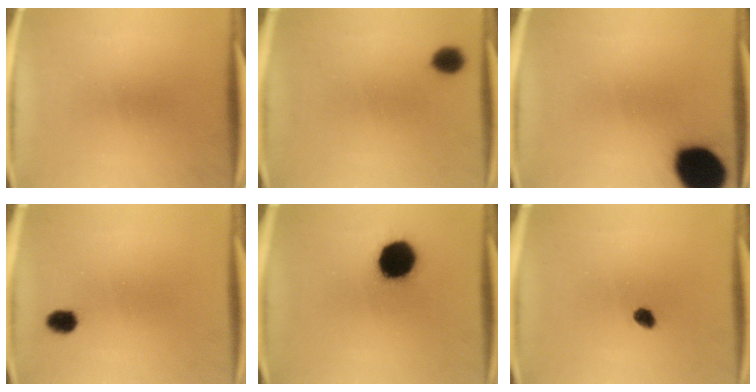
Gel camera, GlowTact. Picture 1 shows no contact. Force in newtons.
{"total": 4.2}
{"total": 18.7}
{"total": 3.1}
{"total": 14.6}
{"total": 2.2}